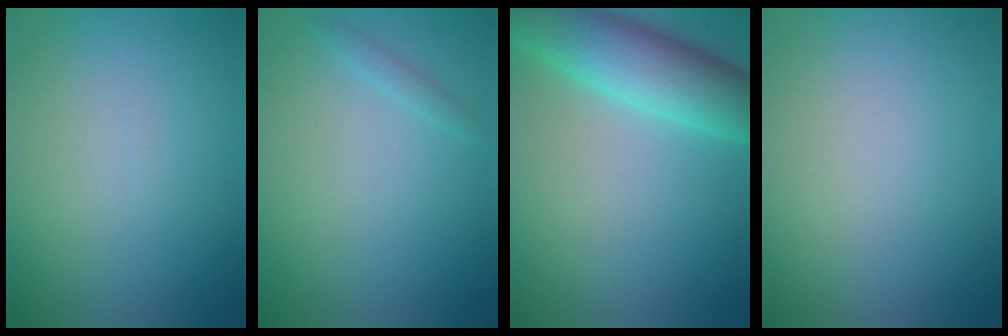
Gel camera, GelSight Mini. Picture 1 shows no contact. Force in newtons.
{"total": 0.8, "press": 0.8, "slide": 0.1}
{"total": 7.0, "press": 7.0, "slide": 0.3}
{"total": 0.0}